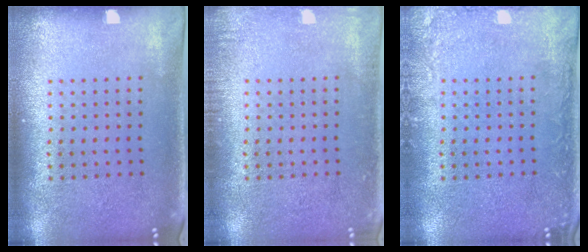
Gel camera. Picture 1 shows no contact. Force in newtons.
{"total": 1.3, "press": 1.2, "slide": 0.2}
{"total": 2.0, "press": 2.0, "slide": 0.2}